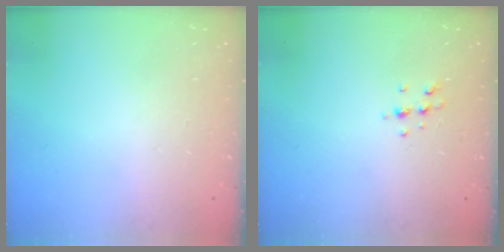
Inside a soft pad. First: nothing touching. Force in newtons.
{"total": 5.4, "press": 5.3, "slide": 1.1}